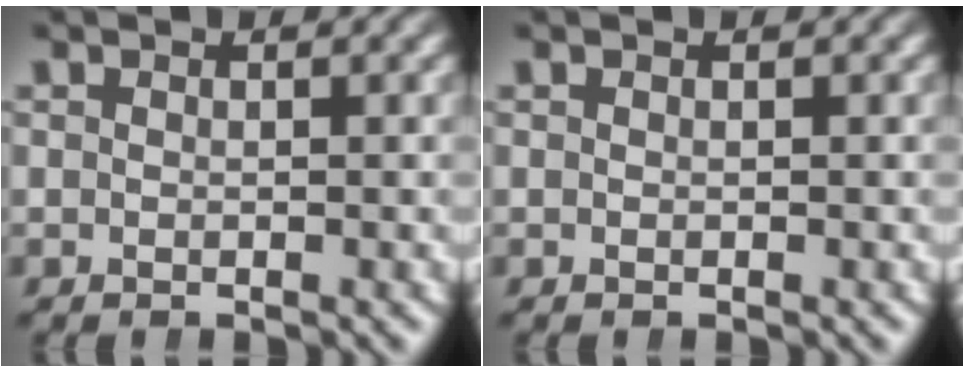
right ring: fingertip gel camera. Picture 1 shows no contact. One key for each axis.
{"total": 0.0}